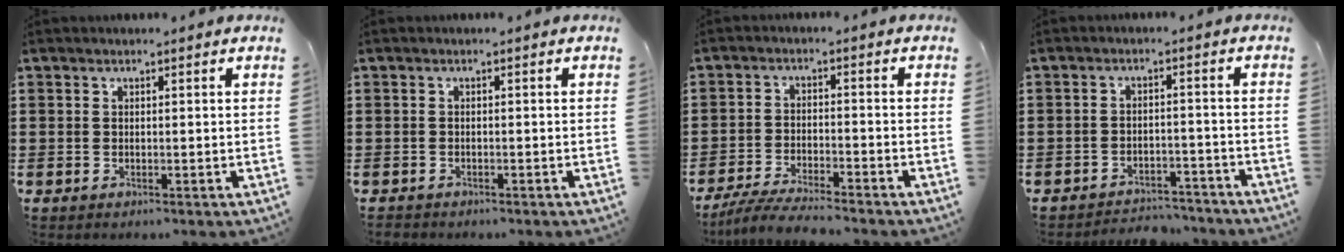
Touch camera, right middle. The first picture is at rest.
{"total": 0.8, "force": [-0.7, 0.3, -0.1], "torque": [0.001, 0.003, -0.017]}
{"total": 5.1, "force": [-4.8, 0.2, 1.7], "torque": [-0.042, -0.009, -0.097]}
{"total": 3.7, "force": [-3.6, 0.7, 0.0], "torque": [-0.006, 0.003, -0.078]}